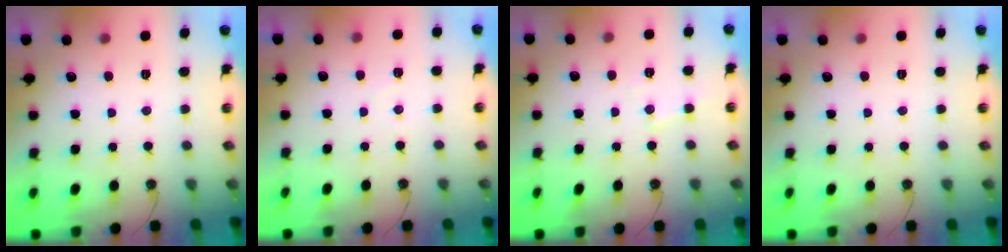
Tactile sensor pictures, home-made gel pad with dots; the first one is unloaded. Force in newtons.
{"total": 4.2, "press": 4.1, "slide": 0.6}
{"total": 4.4, "press": 4.4, "slide": 0.6}
{"total": 0.0}